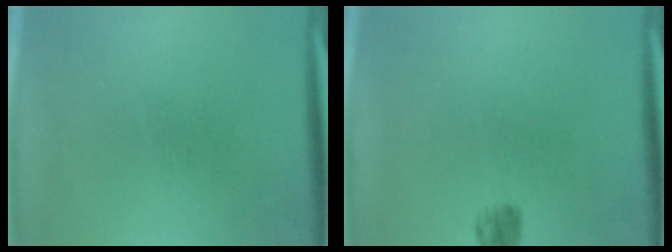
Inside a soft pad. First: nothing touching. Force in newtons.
{"total": 2.1}